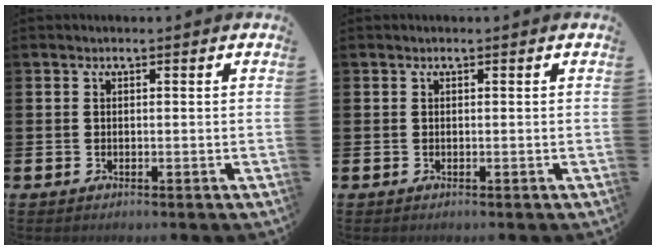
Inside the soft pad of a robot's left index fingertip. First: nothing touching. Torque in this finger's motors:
{"motor_torque": [0.00, 0.00, 0.00, 0.00]}